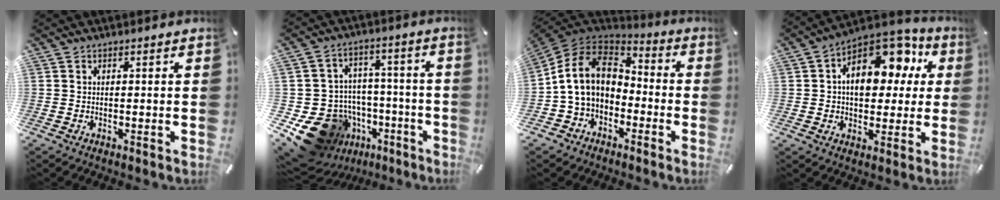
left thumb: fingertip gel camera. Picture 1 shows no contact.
{"total": 17.1, "force": [-9.1, 13.0, 6.5], "torque": [-0.103, 0.052, -0.125]}
{"total": 14.5, "force": [-0.1, 11.5, 8.8], "torque": [-0.187, 0.024, -0.001]}
{"total": 16.4, "force": [5.0, 11.1, 11.0], "torque": [-0.154, -0.028, 0.087]}